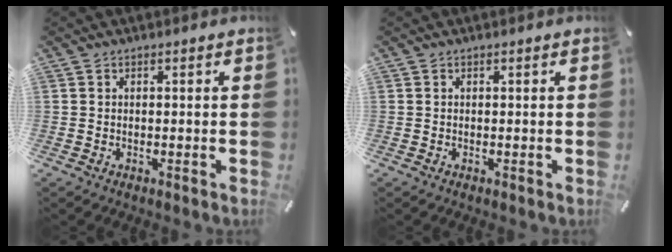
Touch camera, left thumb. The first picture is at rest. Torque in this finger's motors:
{"motor_torque": [-0.15, 0.09, 0.02, -0.02, 0.00]}